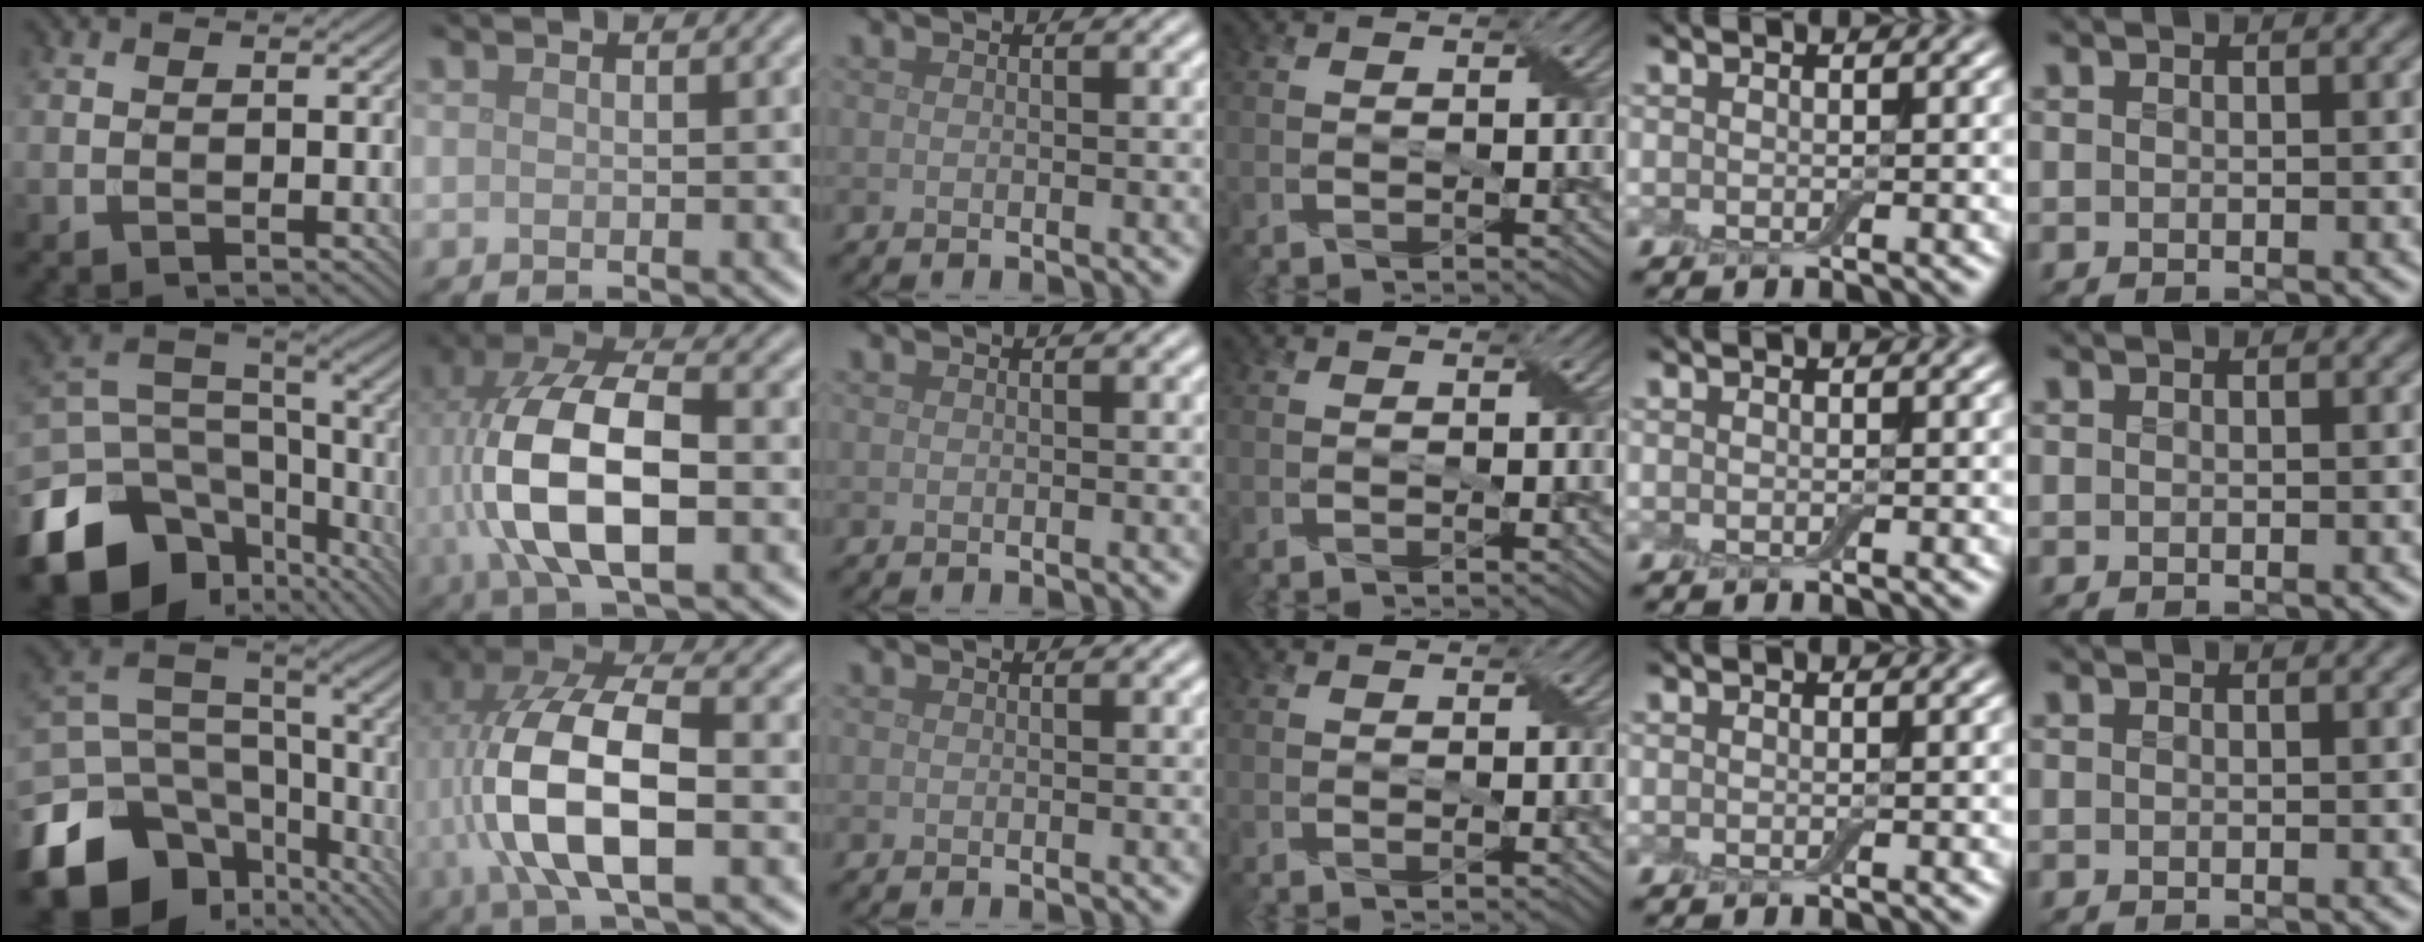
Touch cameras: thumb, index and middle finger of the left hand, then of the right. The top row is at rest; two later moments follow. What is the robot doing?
{"motion": "peel", "object": "small bumper sticker"}